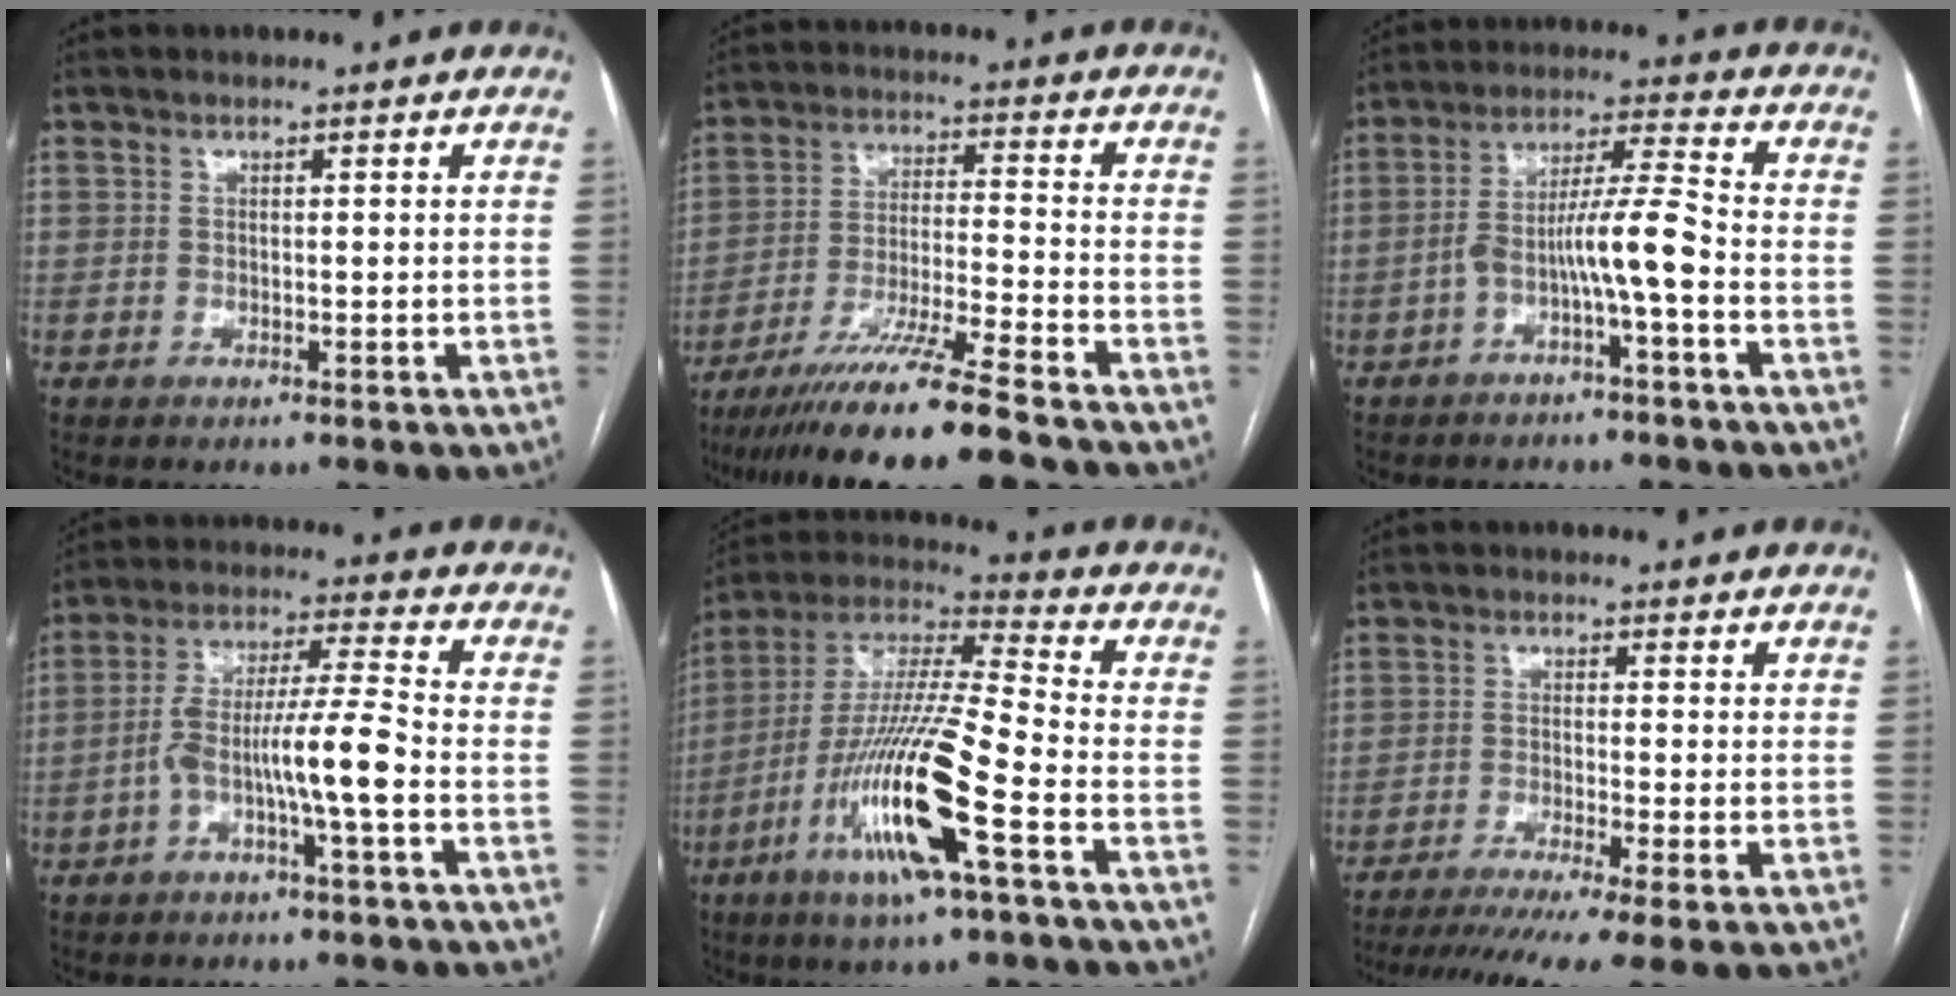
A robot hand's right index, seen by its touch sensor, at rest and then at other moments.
{"total": 13.8, "force": [-11.2, -1.4, 7.9], "torque": [-0.131, -0.029, -0.189]}
{"total": 7.9, "force": [-3.0, -0.1, 7.3], "torque": [-0.133, 0.026, -0.051]}
{"total": 9.4, "force": [-3.2, -0.2, 8.9], "torque": [-0.168, 0.021, -0.058]}
{"total": 18.5, "force": [-7.5, 0.8, 16.9], "torque": [-0.354, -0.022, -0.145]}
{"total": 12.6, "force": [-9.6, -0.6, 8.1], "torque": [-0.126, -0.028, -0.150]}